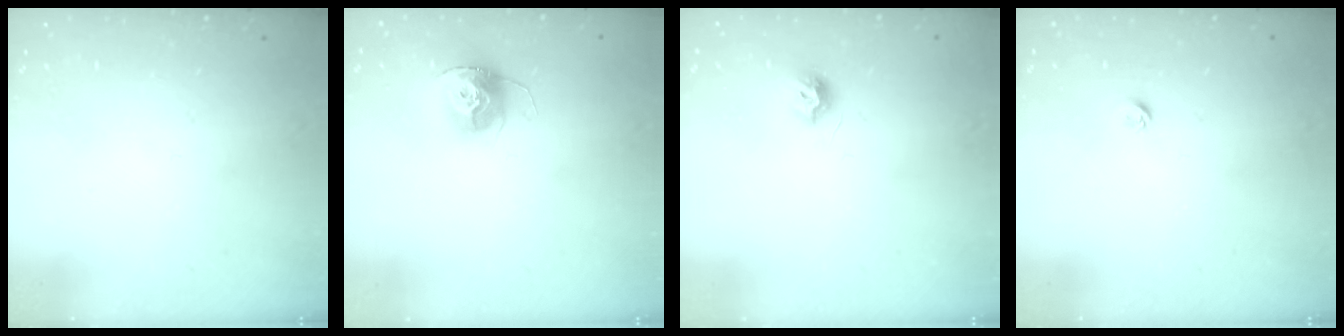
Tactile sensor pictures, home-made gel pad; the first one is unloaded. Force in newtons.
{"total": 12.1, "press": 12.1, "slide": 1.1}
{"total": 7.4, "press": 7.4, "slide": 0.1}
{"total": 3.9, "press": 3.8, "slide": 0.3}